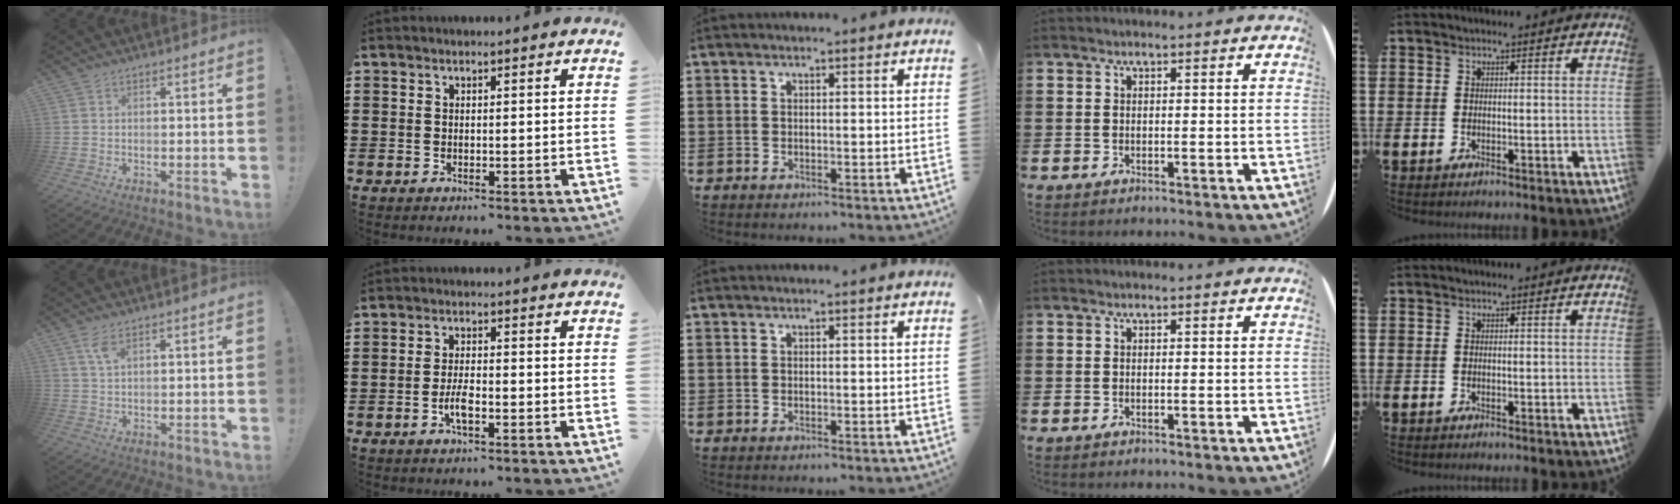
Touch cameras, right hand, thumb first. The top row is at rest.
{"thumb": {"total": 3.8, "force": [2.0, 1.3, 3.0], "torque": [-0.062, -0.001, 0.035]}, "index": {"total": 3.5, "force": [-1.4, 1.0, 3.0], "torque": [-0.067, -0.003, -0.028]}}